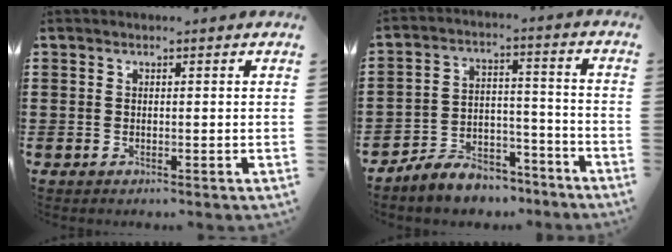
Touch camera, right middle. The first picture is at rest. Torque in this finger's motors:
{"motor_torque": [2.14, 0.00, 0.17, 0.12]}